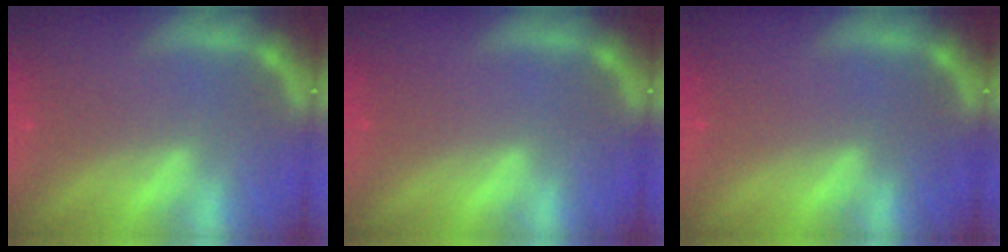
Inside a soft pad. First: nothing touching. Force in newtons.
{"total": 0.0}
{"total": 0.0}